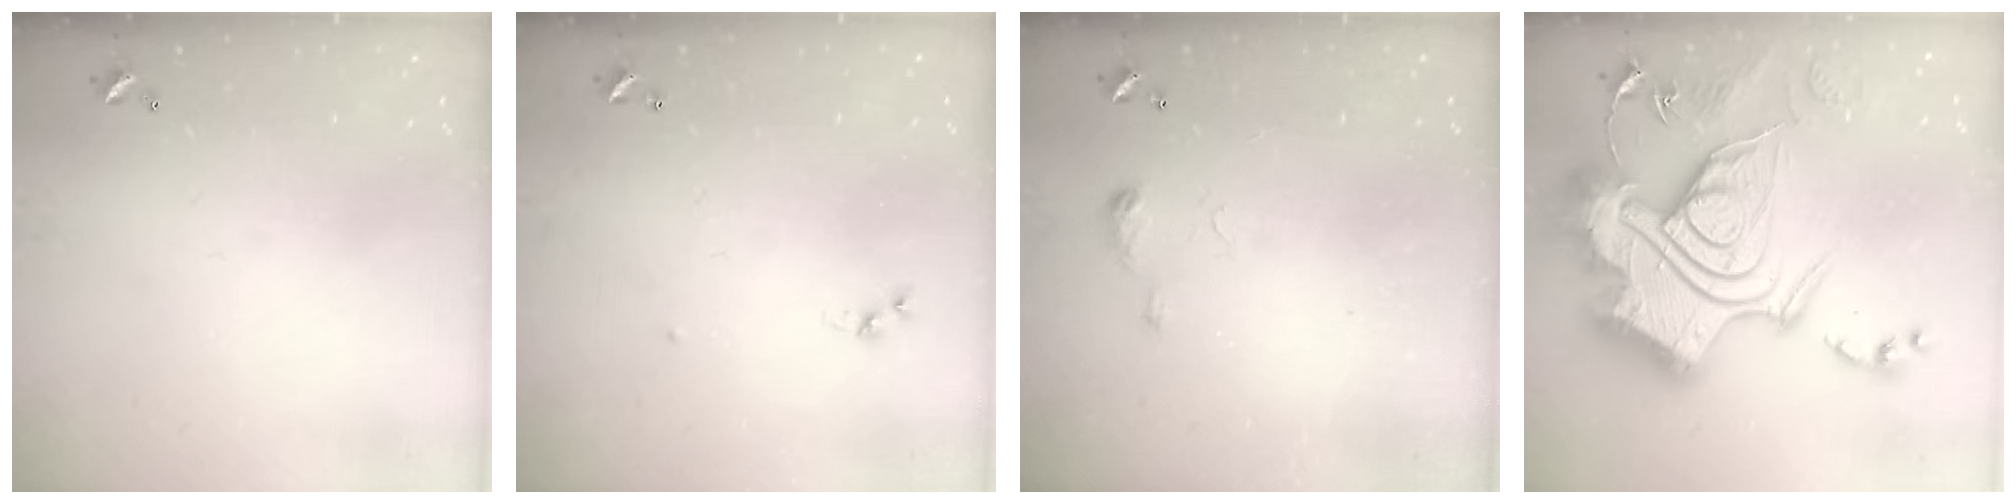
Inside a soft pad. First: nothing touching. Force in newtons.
{"total": 6.0, "press": 6.0, "slide": 0.7}
{"total": 5.4, "press": 5.3, "slide": 0.8}
{"total": 1.1, "press": 1.1, "slide": 0.0}